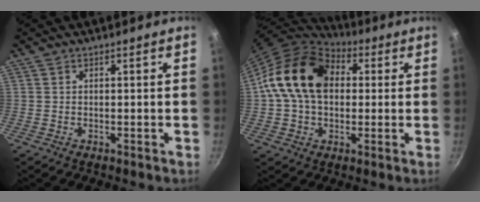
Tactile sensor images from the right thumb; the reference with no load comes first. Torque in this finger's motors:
{"motor_torque": [1.95, 3.06, 0.82, -0.65, 0.22]}